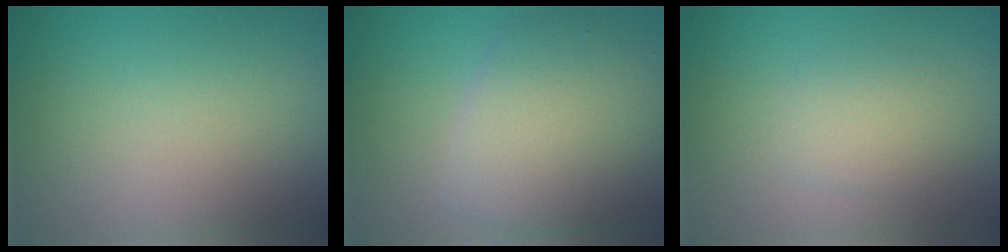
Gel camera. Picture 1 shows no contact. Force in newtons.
{"total": 6.4, "press": 6.4, "slide": 0.2}
{"total": 2.1, "press": 2.1, "slide": 0.0}